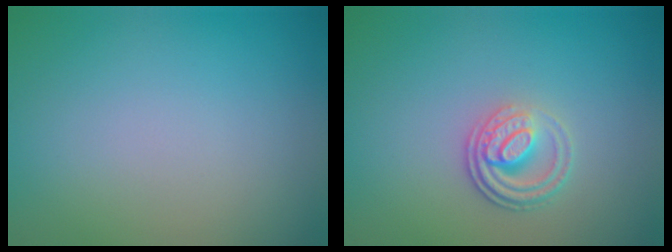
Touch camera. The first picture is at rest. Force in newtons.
{"total": 3.0, "press": 2.4, "slide": 1.8}